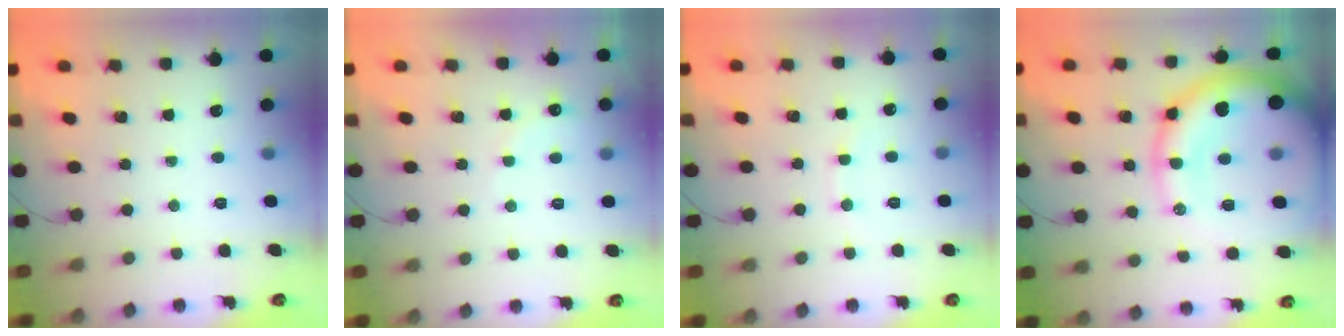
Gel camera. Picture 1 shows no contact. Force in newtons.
{"total": 8.4, "press": 8.2, "slide": 1.6}
{"total": 4.0, "press": 3.9, "slide": 1.1}
{"total": 24.1, "press": 23.8, "slide": 3.9}